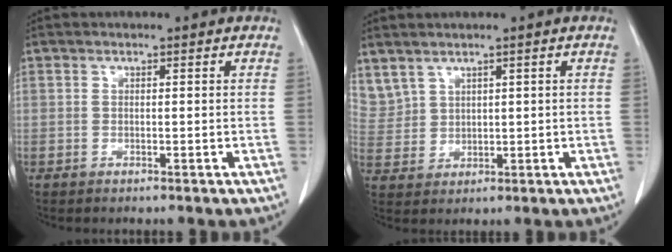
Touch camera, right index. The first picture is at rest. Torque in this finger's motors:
{"motor_torque": [-0.39, 0.51, -0.08, -0.02]}